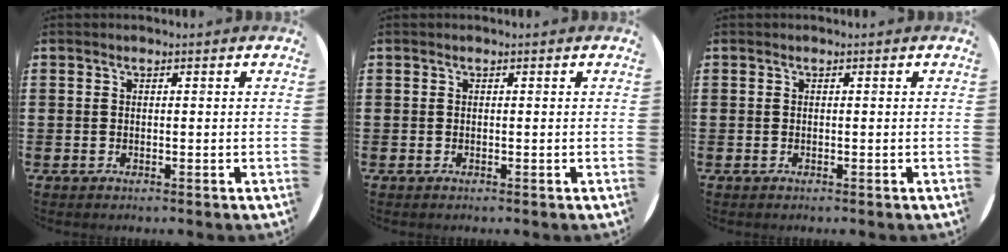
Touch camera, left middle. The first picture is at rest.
{"total": 0.0}
{"total": 0.0}